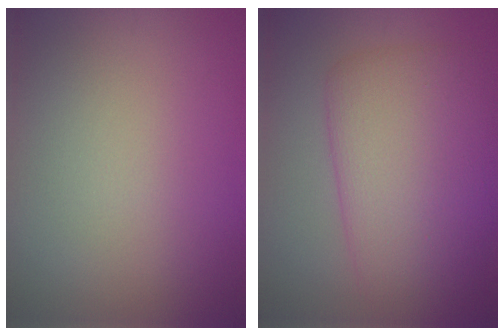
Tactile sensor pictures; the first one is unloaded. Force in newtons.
{"total": 7.7, "press": 7.7, "slide": 0.1}